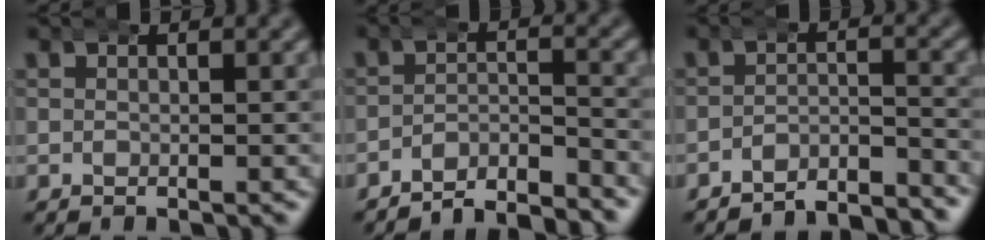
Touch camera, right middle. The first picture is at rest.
{"total": 8.2, "force": [-8.0, 1.3, 1.4], "torque": [0.006, -0.016, -0.129]}
{"total": 7.3, "force": [-7.1, 0.8, 1.3], "torque": [-0.002, -0.015, -0.114]}